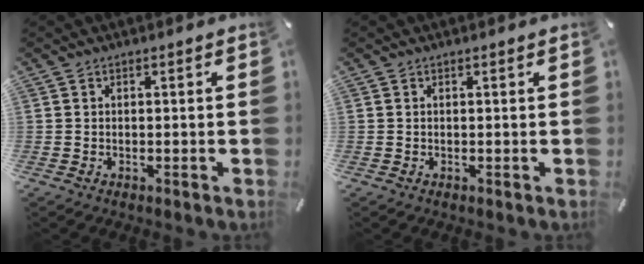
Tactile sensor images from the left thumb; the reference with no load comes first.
{"total": 0.0}